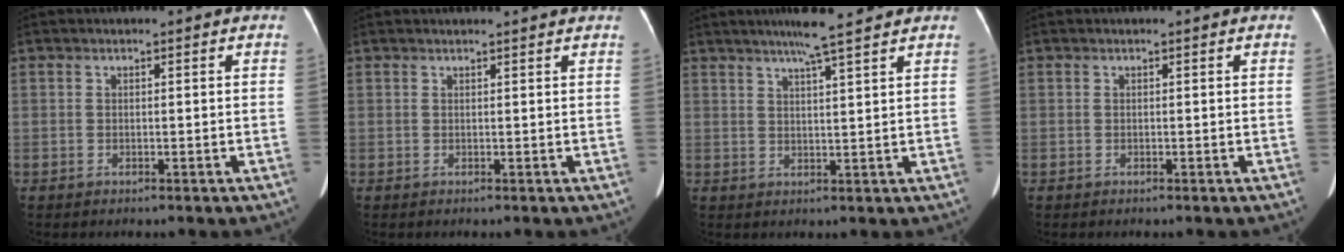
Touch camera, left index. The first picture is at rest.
{"total": 3.9, "force": [3.8, 0.0, 1.1], "torque": [-0.013, 0.022, 0.043]}
{"total": 5.7, "force": [4.2, -0.5, 3.8], "torque": [-0.065, 0.011, 0.069]}
{"total": 0.0}